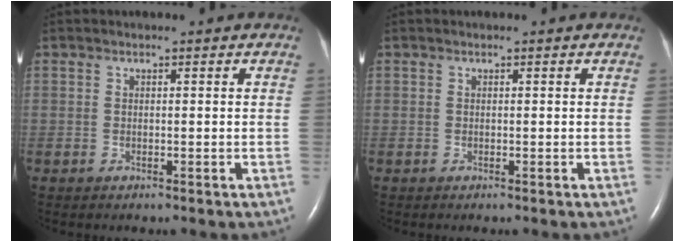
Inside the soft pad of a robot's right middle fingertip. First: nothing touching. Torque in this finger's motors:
{"motor_torque": [0.00, 0.00, 0.00, 0.00]}